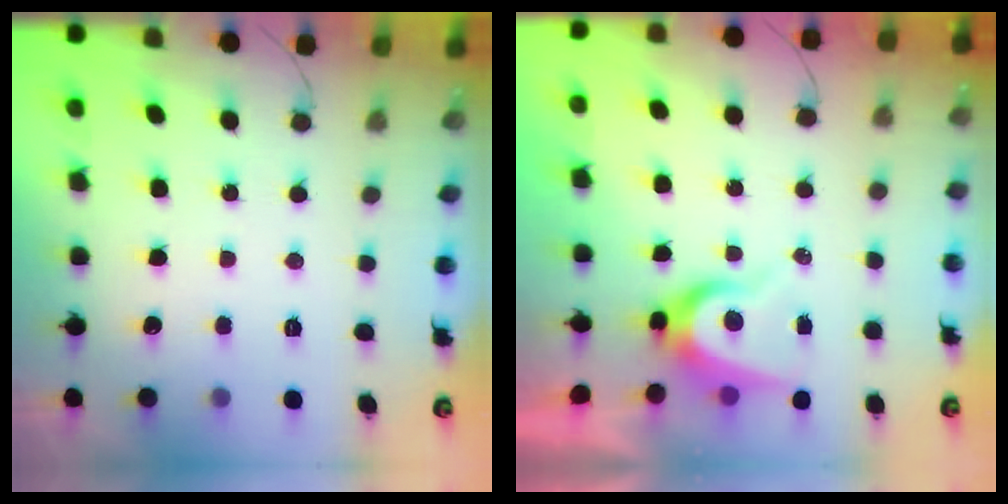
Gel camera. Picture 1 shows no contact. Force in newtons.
{"total": 8.2, "press": 8.1, "slide": 0.8}